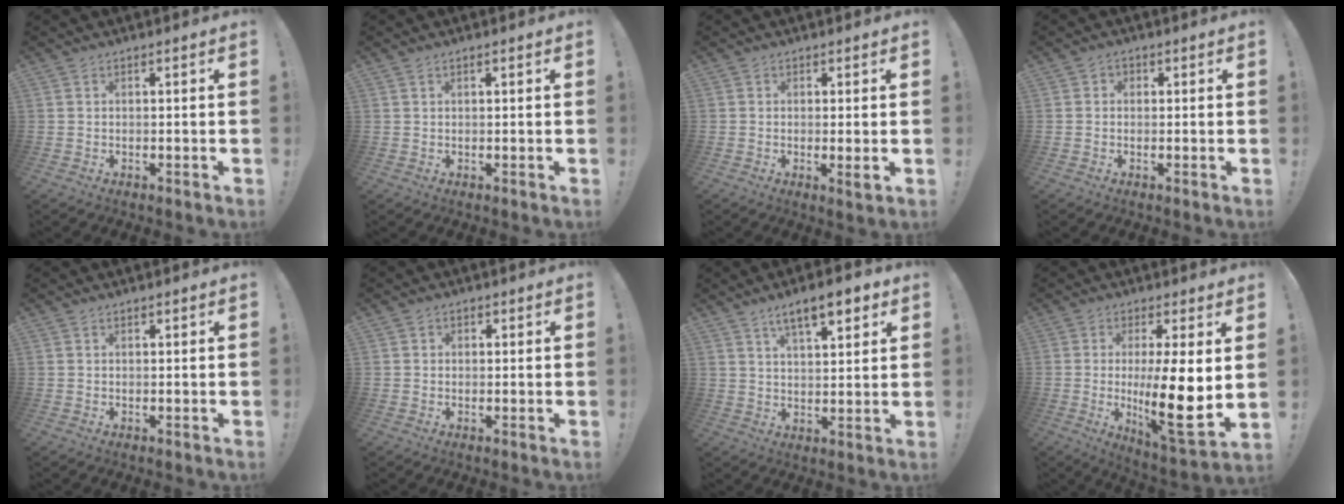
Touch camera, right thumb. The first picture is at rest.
{"total": 0.9, "force": [0.5, 0.4, 0.6], "torque": [-0.018, 0.004, 0.011]}
{"total": 2.6, "force": [0.4, 0.1, 2.6], "torque": [-0.032, -0.007, 0.005]}
{"total": 1.6, "force": [-0.4, 1.4, 0.6], "torque": [-0.017, 0.009, -0.005]}
{"total": 0.6, "force": [0.5, 0.3, 0.2], "torque": [0.001, -0.001, 0.008]}
{"total": 1.5, "force": [0.1, 1.4, 0.5], "torque": [-0.006, 0.005, 0.001]}
{"total": 10.2, "force": [6.1, 3.5, 7.4], "torque": [-0.105, -0.026, 0.102]}
{"total": 16.3, "force": [0.0, 3.5, 15.9], "torque": [-0.256, -0.026, 0.007]}